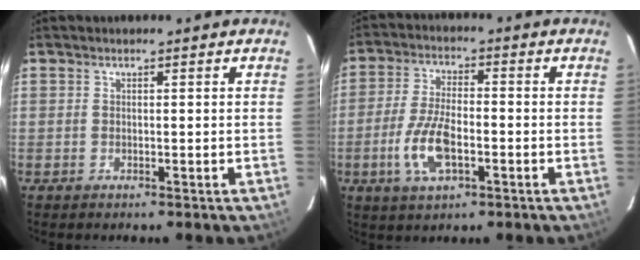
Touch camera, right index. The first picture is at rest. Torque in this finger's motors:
{"motor_torque": [1.15, -0.51, 0.42, 0.13]}